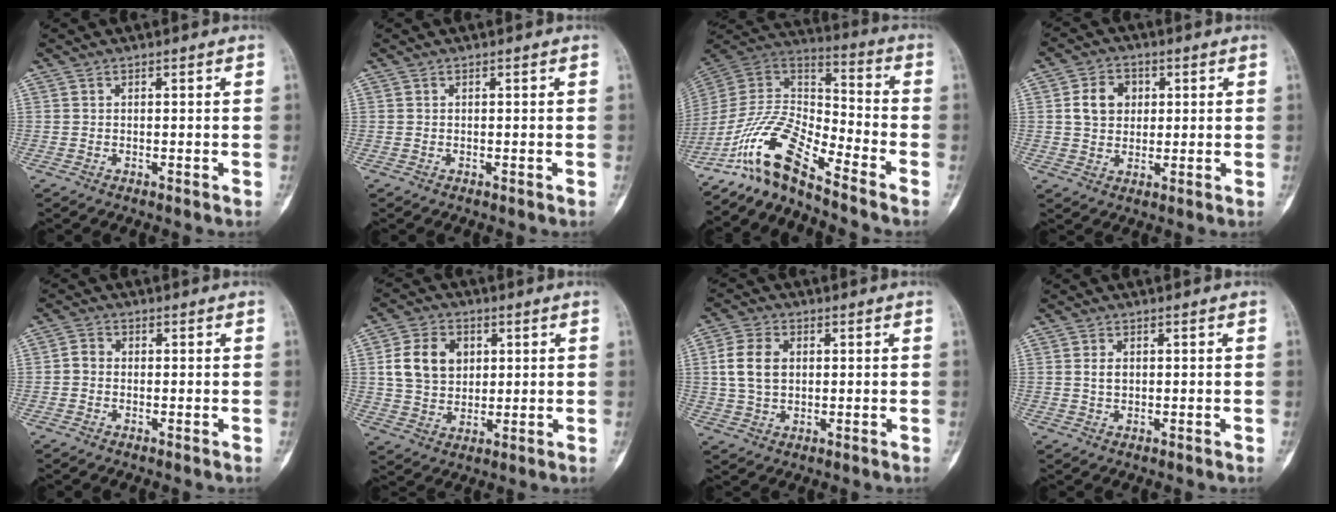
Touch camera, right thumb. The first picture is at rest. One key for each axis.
{"total": 0.0}
{"total": 12.7, "fx": -10.4, "fy": 2.5, "fz": 6.9, "tx": -0.141, "ty": 0.090, "tz": -0.209}
{"total": 7.0, "fx": 1.5, "fy": 5.7, "fz": 3.9, "tx": -0.044, "ty": 0.002, "tz": 0.023}
{"total": 2.2, "fx": -0.3, "fy": 1.8, "fz": 1.1, "tx": -0.011, "ty": 0.007, "tz": -0.012}
{"total": 10.6, "fx": 2.6, "fy": 8.2, "fz": 6.2, "tx": -0.084, "ty": -0.002, "tz": 0.049}
{"total": 7.6, "fx": 1.2, "fy": 5.3, "fz": 5.3, "tx": -0.095, "ty": 0.004, "tz": 0.023}
{"total": 2.0, "fx": 0.3, "fy": 1.3, "fz": 1.5, "tx": -0.020, "ty": -0.001, "tz": 0.007}